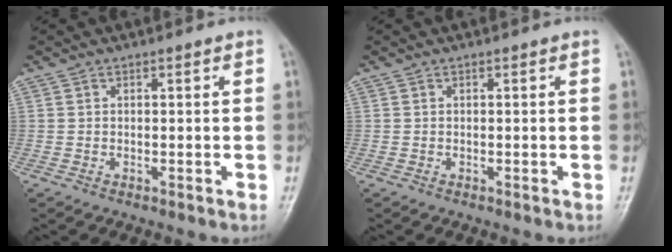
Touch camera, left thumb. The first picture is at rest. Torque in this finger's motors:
{"motor_torque": [0.06, 0.01, -0.05, -0.09, 0.00]}